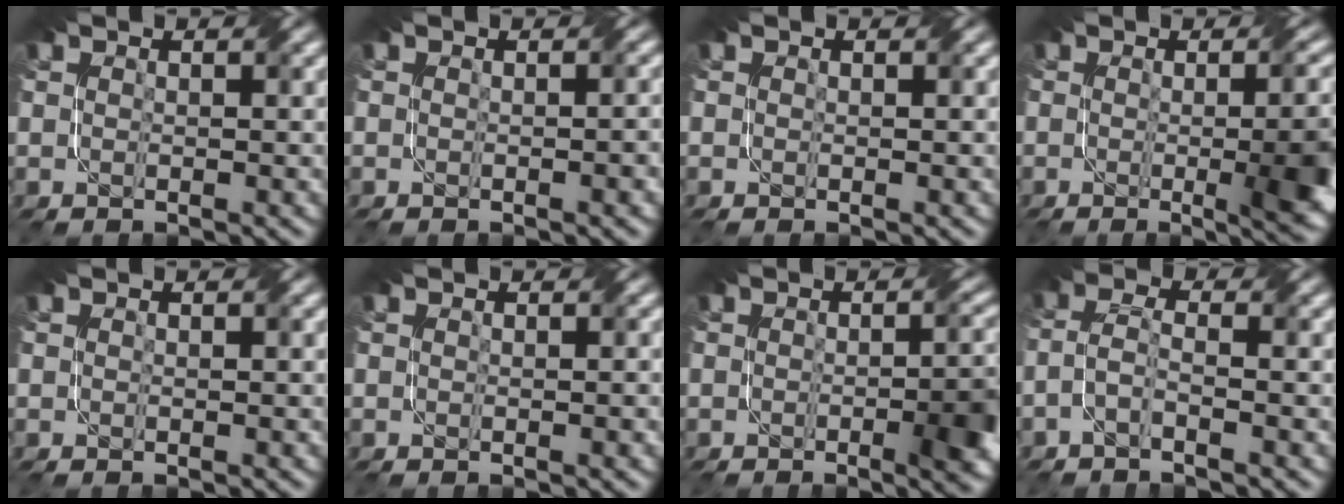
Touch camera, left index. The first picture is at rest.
{"total": 2.1, "force": [-0.2, 0.8, 1.9], "torque": [-0.005, 0.003, -0.007]}
{"total": 0.0}
{"total": 9.4, "force": [-0.8, 3.2, 8.8], "torque": [-0.078, -0.001, -0.010]}
{"total": 0.0}
{"total": 1.3, "force": [-0.2, 0.4, 1.2], "torque": [-0.012, -0.007, -0.005]}
{"total": 6.3, "force": [-1.4, 1.8, 5.8], "torque": [-0.068, -0.011, -0.014]}
{"total": 1.8, "force": [-1.2, 0.3, 1.2], "torque": [-0.034, 0.010, -0.033]}